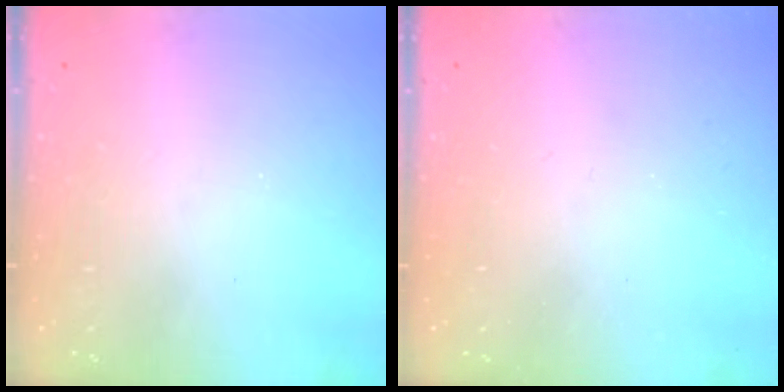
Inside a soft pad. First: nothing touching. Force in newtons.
{"total": 0.0}